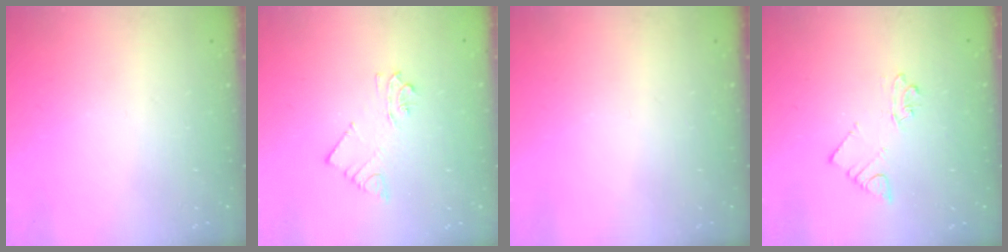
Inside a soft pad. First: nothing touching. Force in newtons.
{"total": 4.3, "press": 4.3, "slide": 0.3}
{"total": 0.0}
{"total": 3.2, "press": 3.2, "slide": 0.3}